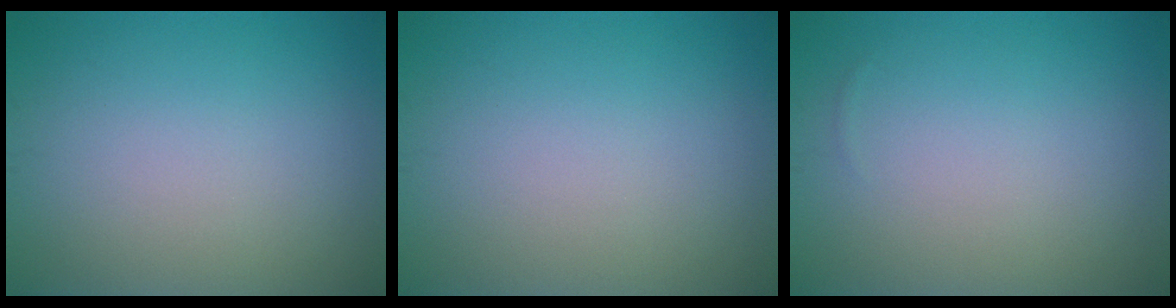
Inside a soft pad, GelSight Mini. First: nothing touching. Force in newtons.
{"total": 0.0}
{"total": 0.0}